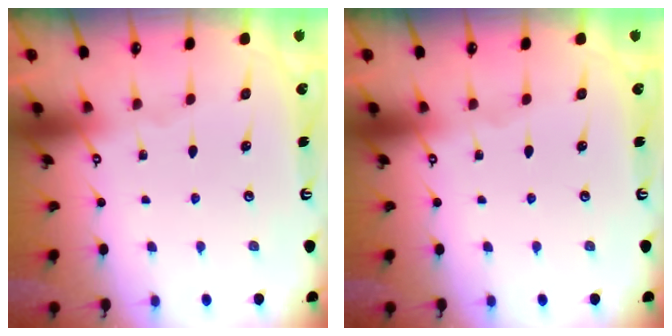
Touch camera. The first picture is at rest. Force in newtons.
{"total": 0.0}